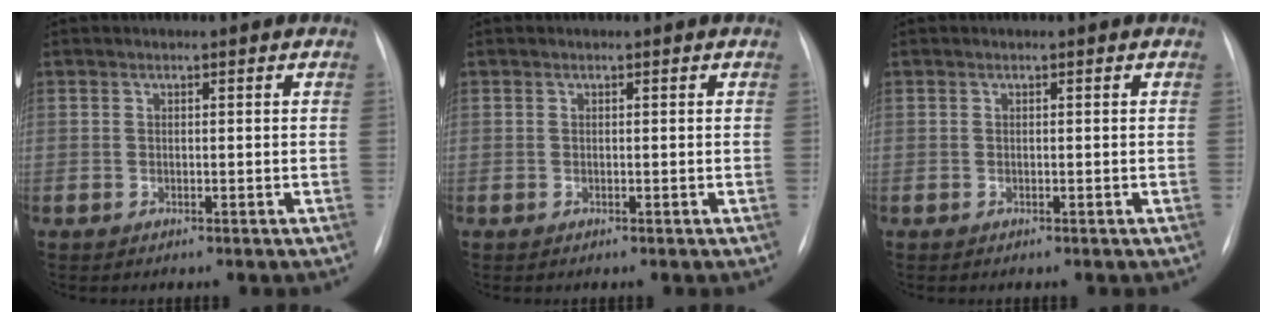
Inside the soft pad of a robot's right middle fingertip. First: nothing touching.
{"total": 0.0}
{"total": 0.0}